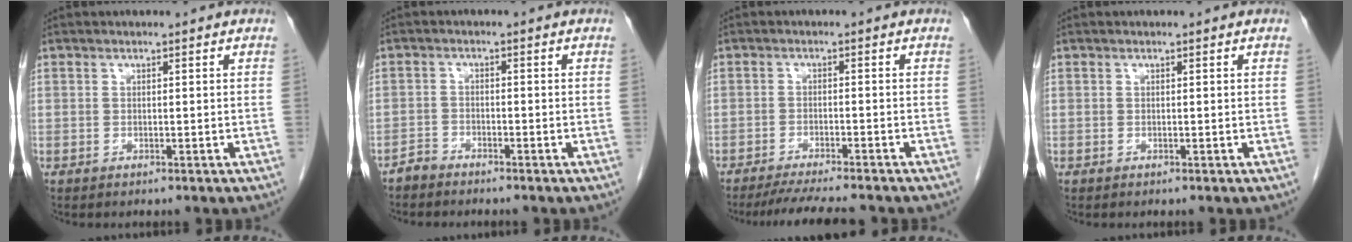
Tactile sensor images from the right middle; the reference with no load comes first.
{"total": 1.9, "force": [-1.8, 0.5, -0.1], "torque": [0.001, -0.001, -0.036]}
{"total": 9.0, "force": [-8.0, 0.4, 4.1], "torque": [-0.055, -0.018, -0.122]}
{"total": 0.0}